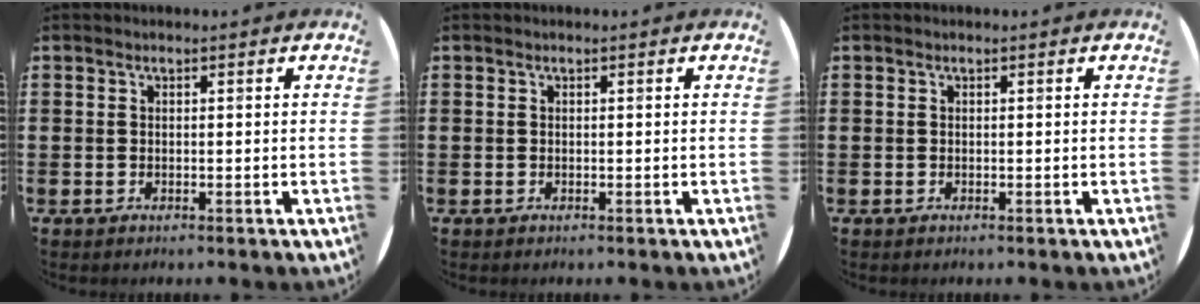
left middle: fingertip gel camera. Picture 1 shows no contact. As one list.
[{"total": 0.0}, {"total": 0.0}]